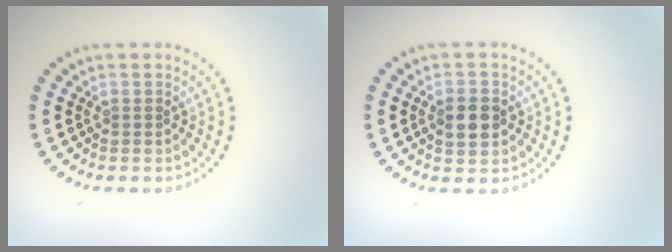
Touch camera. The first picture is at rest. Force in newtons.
{"total": 3.1, "press": 3.1, "slide": 0.1}